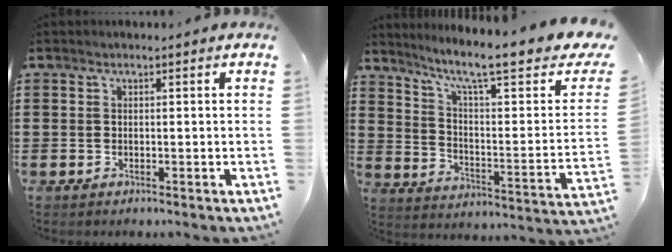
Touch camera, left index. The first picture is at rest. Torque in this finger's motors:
{"motor_torque": [2.14, 0.00, 0.31, 0.13]}